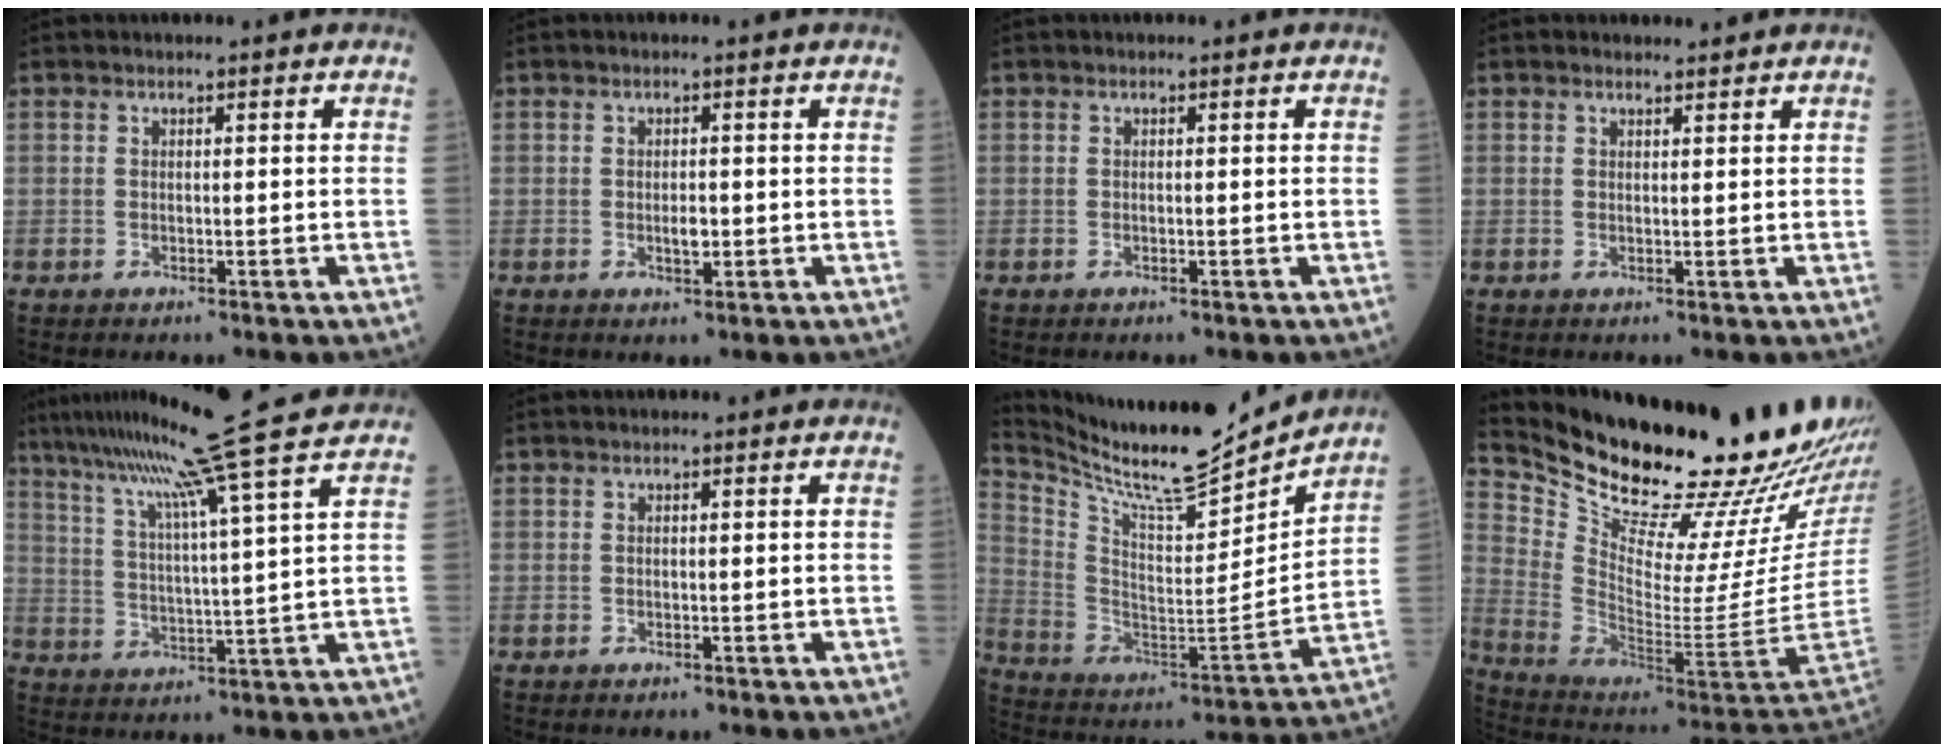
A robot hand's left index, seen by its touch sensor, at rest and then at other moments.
{"total": 1.6, "force": [-0.2, 0.7, 1.4], "torque": [-0.022, -0.002, -0.002]}
{"total": 0.0}
{"total": 1.2, "force": [1.2, 0.2, 0.0], "torque": [-0.006, 0.001, 0.020]}
{"total": 16.8, "force": [13.4, -3.4, 9.5], "torque": [-0.159, -0.013, 0.193]}
{"total": 0.0}
{"total": 19.8, "force": [18.3, 1.8, 7.5], "torque": [-0.158, -0.035, 0.300]}
{"total": 27.4, "force": [24.2, 0.4, 12.8], "torque": [-0.221, -0.107, 0.363]}